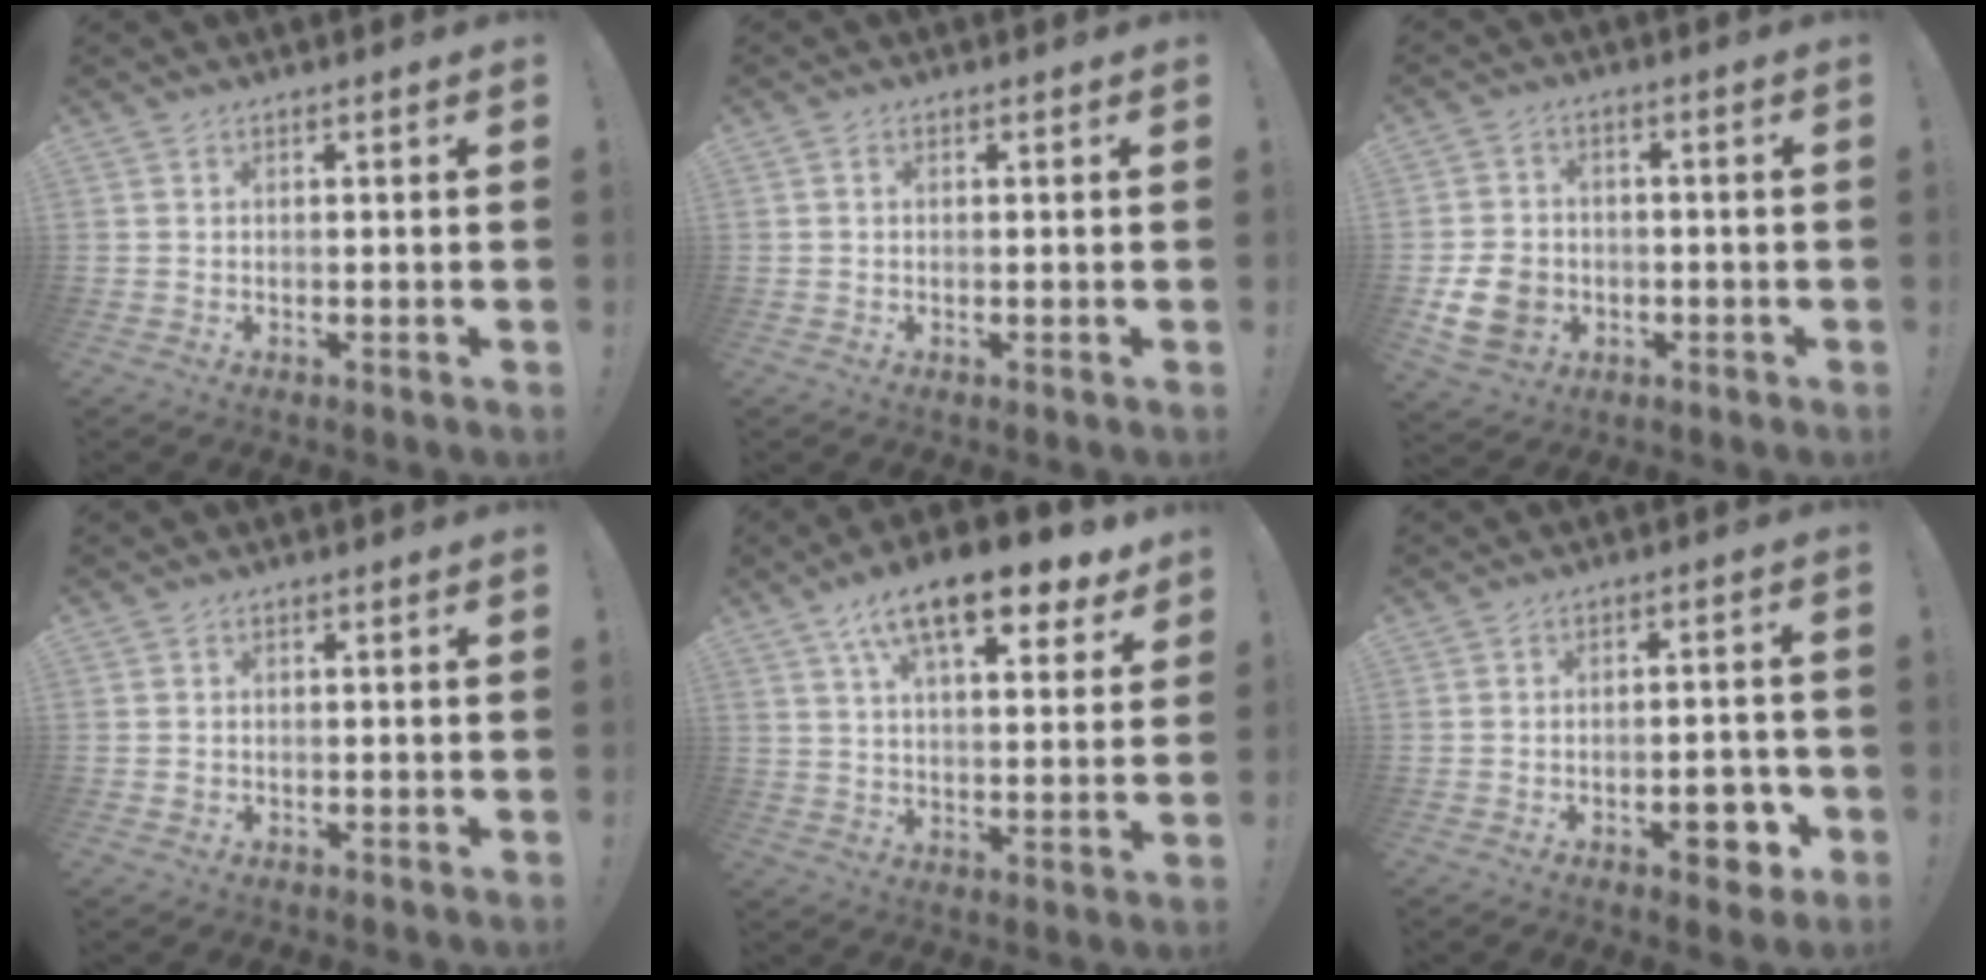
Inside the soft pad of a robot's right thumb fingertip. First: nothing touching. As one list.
[{"total": 0.5, "force": [-0.1, 0.4, 0.3], "torque": [-0.010, 0.004, -0.001]}, {"total": 11.1, "force": [-2.9, 9.1, 5.7], "torque": [-0.097, 0.017, -0.047]}, {"total": 0.8, "force": [-0.2, 0.8, 0.3], "torque": [-0.009, 0.005, -0.002]}, {"total": 17.0, "force": [10.2, 6.1, 12.2], "torque": [-0.195, -0.051, 0.170]}, {"total": 7.2, "force": [-3.1, 3.4, 5.4], "torque": [-0.049, 0.009, -0.050]}]